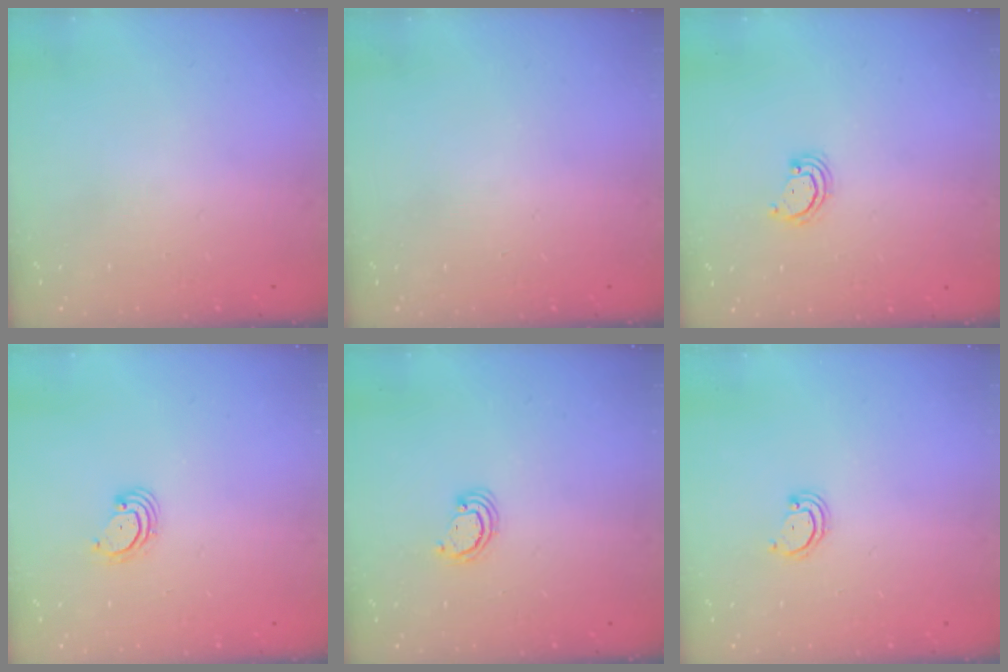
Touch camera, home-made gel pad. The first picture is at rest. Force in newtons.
{"total": 0.0}
{"total": 3.3, "press": 3.3, "slide": 0.4}
{"total": 3.0, "press": 3.0, "slide": 0.3}
{"total": 2.6, "press": 2.5, "slide": 0.2}
{"total": 2.4, "press": 2.4, "slide": 0.2}